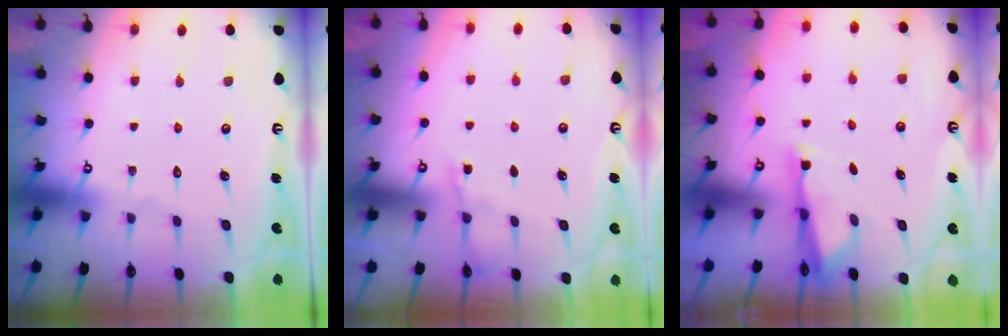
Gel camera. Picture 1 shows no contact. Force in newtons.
{"total": 4.1, "press": 4.0, "slide": 0.6}
{"total": 2.7, "press": 2.7, "slide": 0.5}